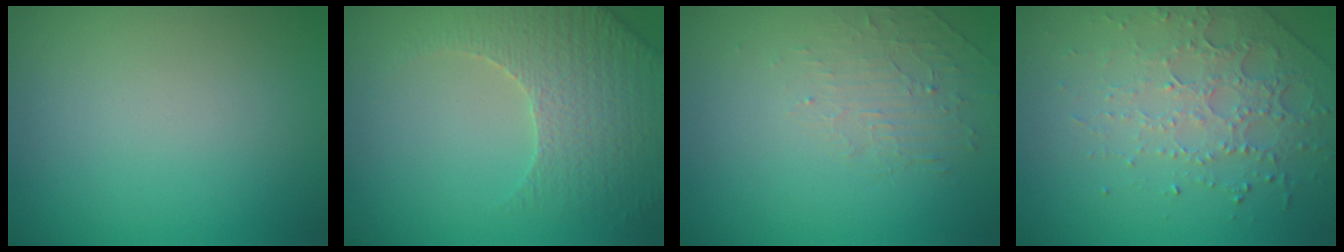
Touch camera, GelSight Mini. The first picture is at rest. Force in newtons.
{"total": 4.6, "press": 4.3, "slide": 1.4}
{"total": 1.9, "press": 0.6, "slide": 1.8}
{"total": 4.5, "press": 3.2, "slide": 3.2}